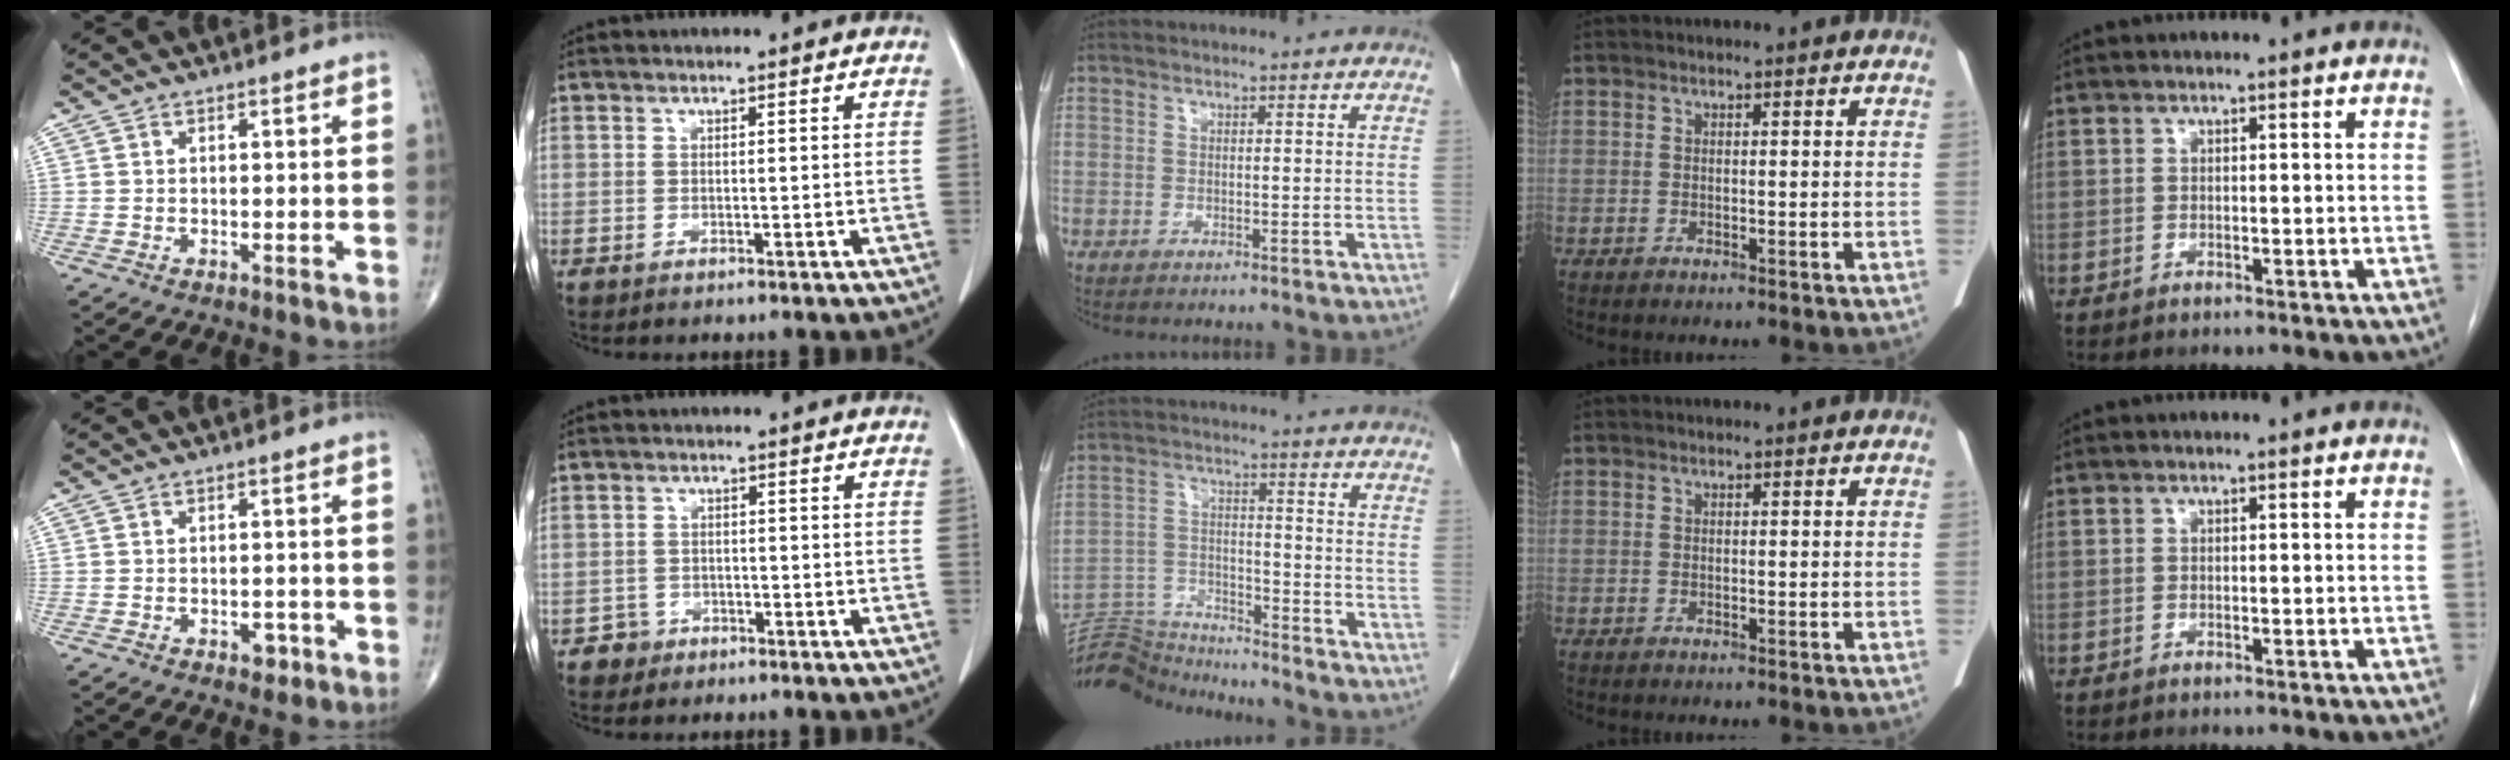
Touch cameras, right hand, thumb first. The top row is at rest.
{"thumb": {"total": 2.5, "force": [-1.3, 1.5, 1.6], "torque": [-0.010, 0.004, -0.014]}, "index": {"total": 2.5, "force": [-1.5, 2.0, -0.3], "torque": [0.008, 0.013, -0.027]}, "middle": {"total": 10.9, "force": [-10.9, 0.1, 0.0], "torque": [-0.002, 0.016, -0.200]}}